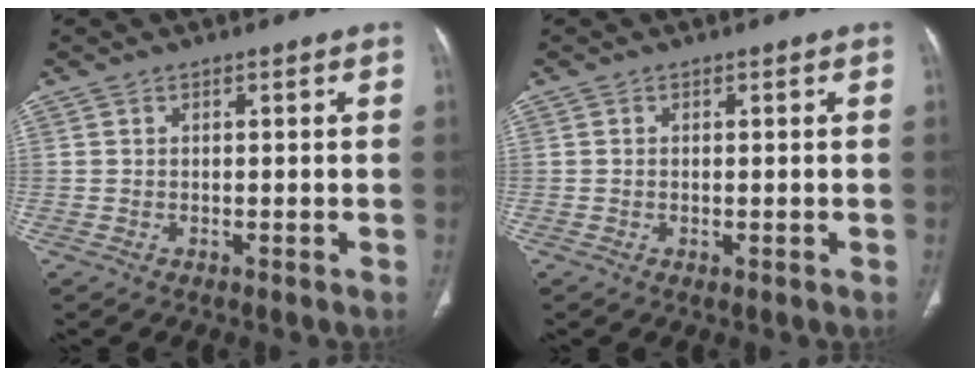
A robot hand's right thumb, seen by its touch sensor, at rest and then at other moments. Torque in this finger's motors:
{"motor_torque": [-0.20, 0.08, -0.28, 0.10, -0.02]}